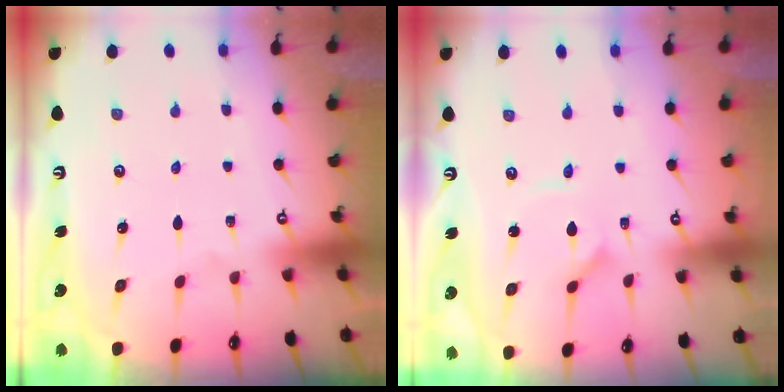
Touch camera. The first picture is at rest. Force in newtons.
{"total": 1.5, "press": 1.5, "slide": 0.3}